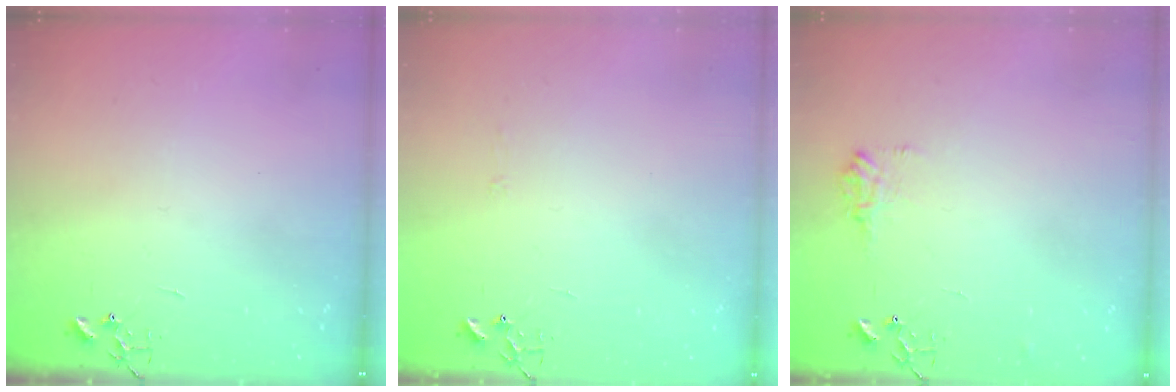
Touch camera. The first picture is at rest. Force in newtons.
{"total": 2.8, "press": 2.8, "slide": 0.5}
{"total": 9.0, "press": 9.0, "slide": 0.5}